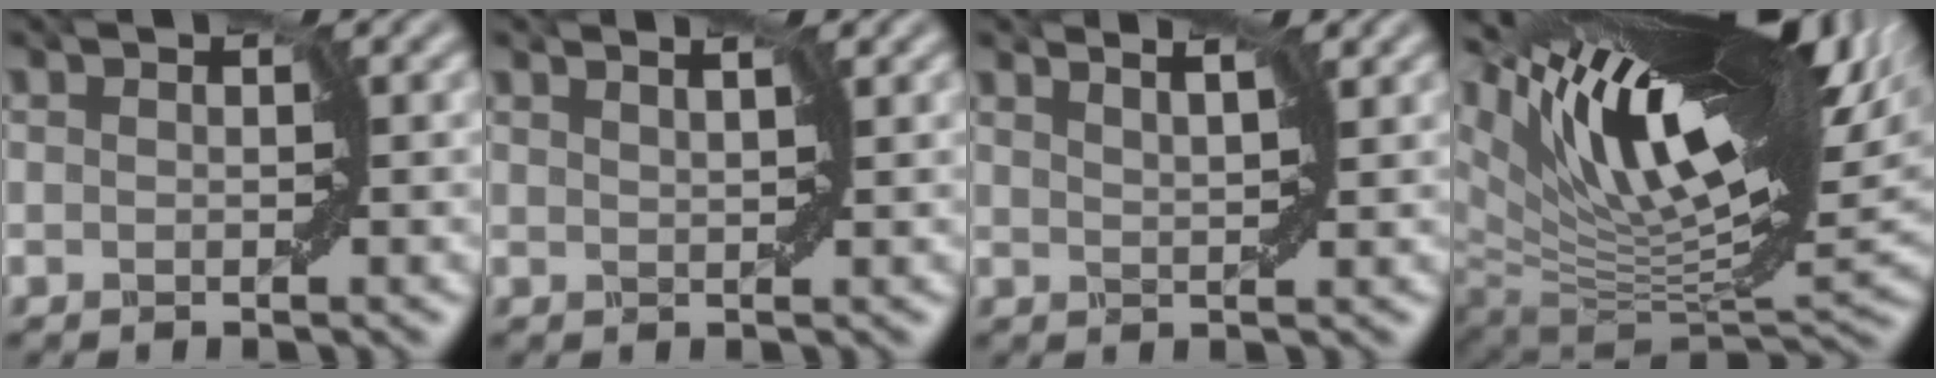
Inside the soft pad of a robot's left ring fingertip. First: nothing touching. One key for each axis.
{"total": 1.7, "fx": 1.6, "fy": -0.1, "fz": 0.7, "tx": -0.002, "ty": -0.001, "tz": 0.010}
{"total": 3.3, "fx": 2.8, "fy": 0.7, "fz": 1.6, "tx": -0.015, "ty": 0.013, "tz": 0.013}
{"total": 17.7, "fx": 7.9, "fy": 5.5, "fz": 14.8, "tx": -0.245, "ty": 0.030, "tz": 0.131}